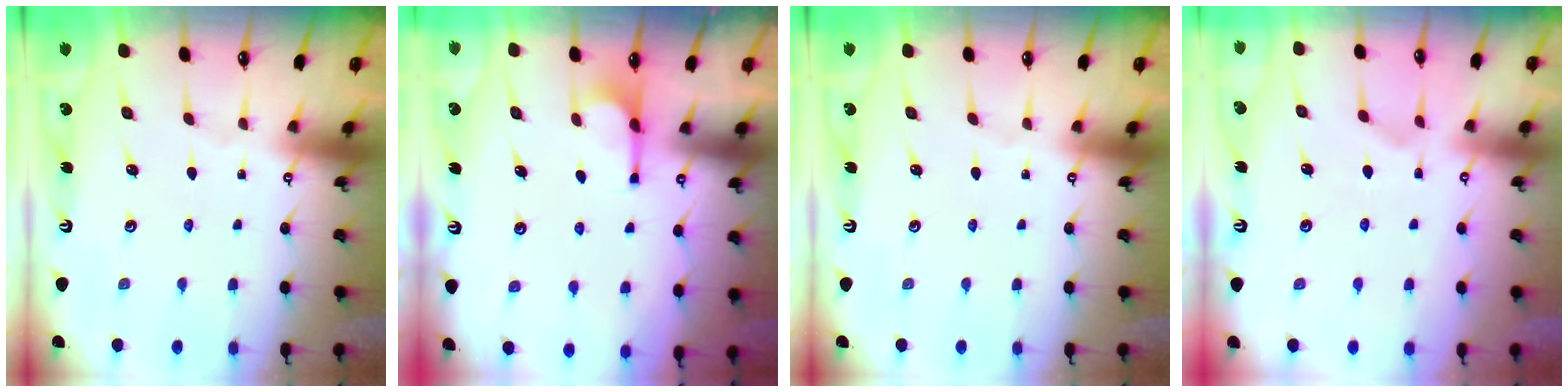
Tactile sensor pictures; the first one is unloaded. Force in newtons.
{"total": 3.5, "press": 3.5, "slide": 0.6}
{"total": 0.0}
{"total": 2.4, "press": 2.1, "slide": 1.2}